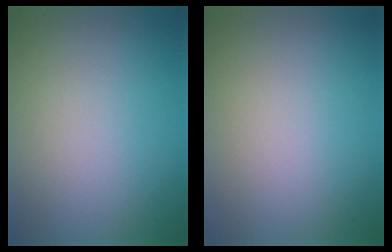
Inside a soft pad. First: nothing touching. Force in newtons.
{"total": 0.0}